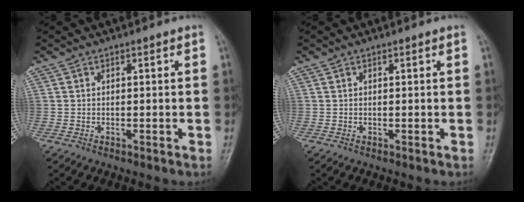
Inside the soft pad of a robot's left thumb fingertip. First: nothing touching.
{"total": 0.0}